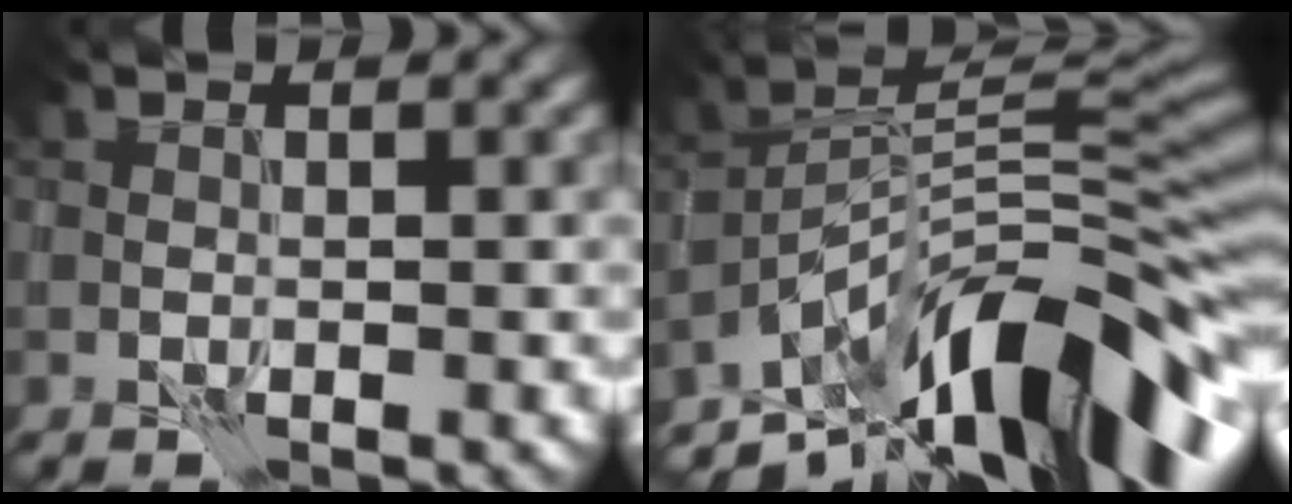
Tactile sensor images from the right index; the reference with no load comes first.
{"total": 13.4, "force": [-8.2, 4.3, 9.7], "torque": [-0.152, 0.038, -0.143]}